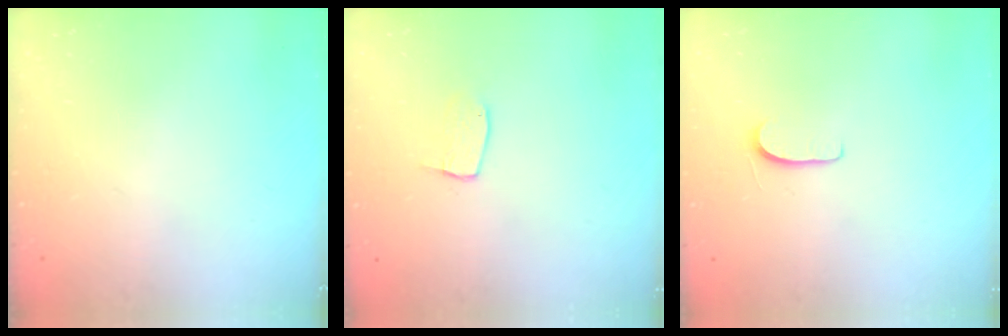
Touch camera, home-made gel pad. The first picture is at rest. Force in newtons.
{"total": 5.9, "press": 5.9, "slide": 0.3}
{"total": 5.0, "press": 5.0, "slide": 0.5}